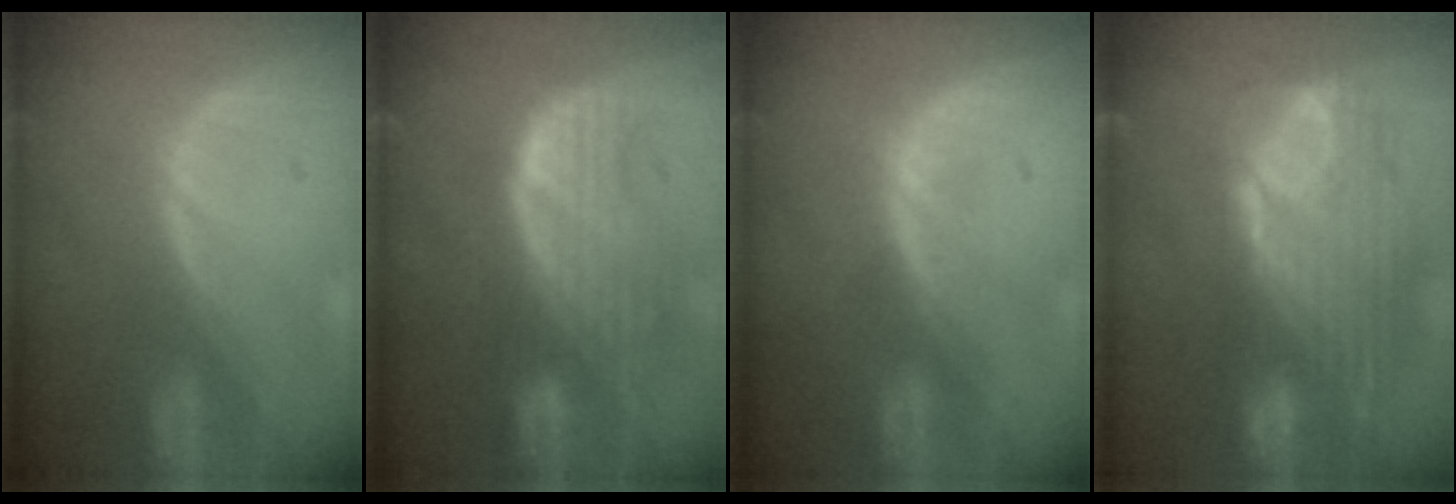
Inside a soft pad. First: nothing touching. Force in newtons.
{"total": 9.9, "press": 8.7, "slide": 4.8}
{"total": 1.5, "press": 1.5, "slide": 0.2}
{"total": 12.7, "press": 10.7, "slide": 6.7}